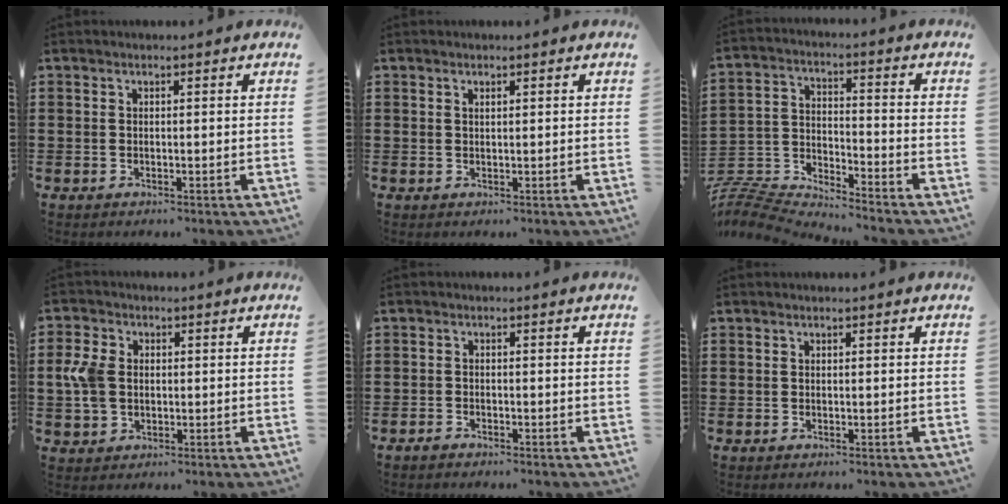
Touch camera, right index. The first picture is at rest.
{"total": 0.6, "force": [0.4, 0.2, 0.4], "torque": [-0.008, 0.002, 0.007]}
{"total": 7.1, "force": [-7.1, 0.4, 0.6], "torque": [-0.037, -0.004, -0.152]}
{"total": 5.3, "force": [0.1, 3.9, 3.6], "torque": [-0.114, 0.001, -0.010]}
{"total": 1.0, "force": [-0.9, 0.3, 0.2], "torque": [-0.007, -0.001, -0.018]}
{"total": 0.0}